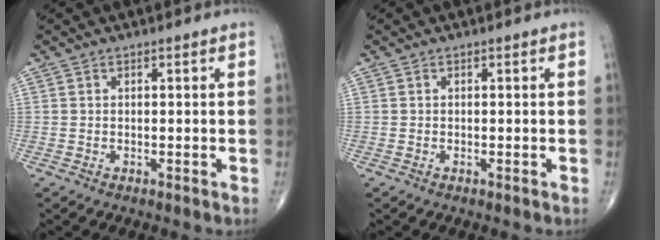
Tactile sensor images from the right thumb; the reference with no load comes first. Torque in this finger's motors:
{"motor_torque": [-0.41, -0.03, -0.08, -0.04, 0.00]}